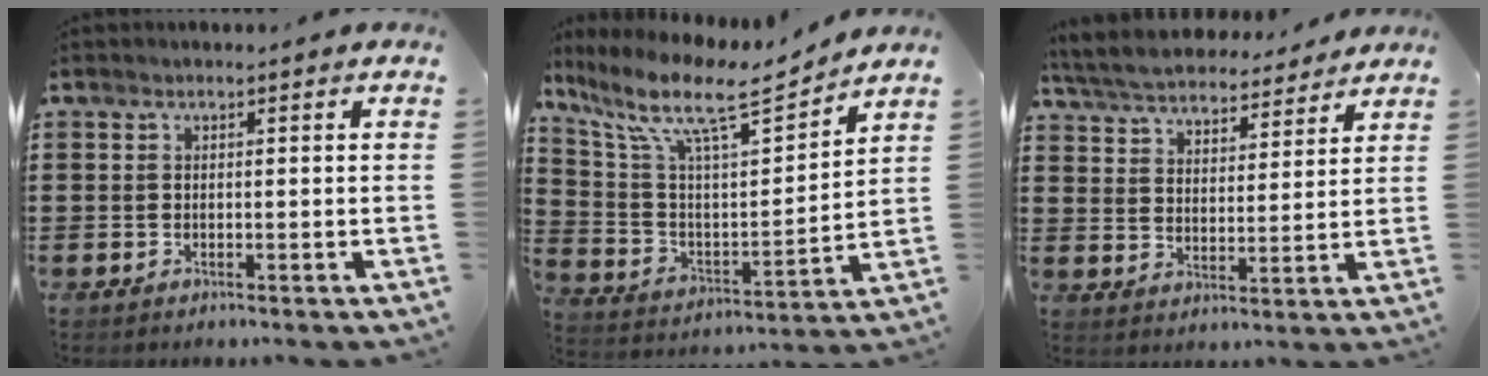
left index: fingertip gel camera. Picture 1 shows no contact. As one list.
[{"total": 11.2, "force": [8.1, 2.5, 7.4], "torque": [-0.165, -0.047, 0.131]}, {"total": 5.7, "force": [5.6, 0.6, 0.9], "torque": [-0.047, -0.034, 0.098]}]